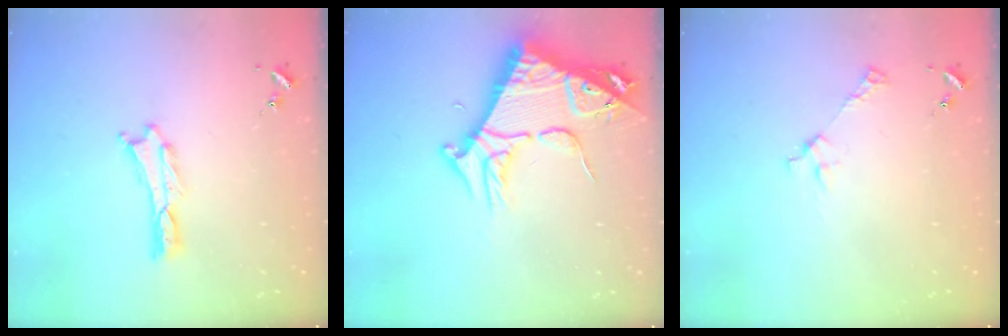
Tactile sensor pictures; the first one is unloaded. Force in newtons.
{"total": 9.9, "press": 9.9, "slide": 1.1}
{"total": 2.9, "press": 2.9, "slide": 0.2}